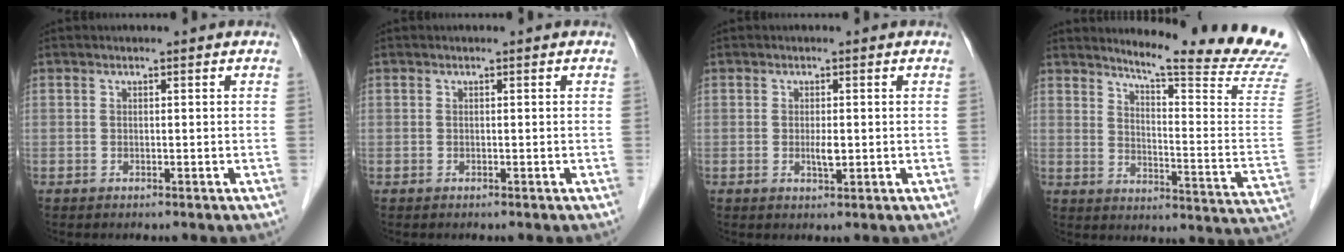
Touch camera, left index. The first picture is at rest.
{"total": 0.0}
{"total": 1.8, "force": [-0.3, 0.6, 1.7], "torque": [-0.031, -0.006, -0.004]}
{"total": 20.9, "force": [18.7, -1.9, 9.1], "torque": [-0.138, -0.134, 0.227]}